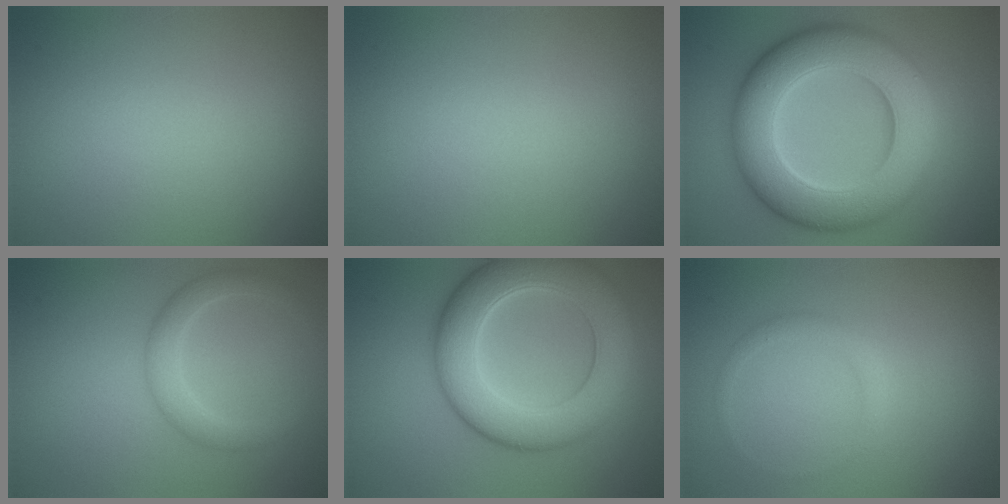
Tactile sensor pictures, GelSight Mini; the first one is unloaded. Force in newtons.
{"total": 0.0}
{"total": 12.3, "press": 12.3, "slide": 0.2}
{"total": 2.7, "press": 2.7, "slide": 0.1}
{"total": 9.6, "press": 9.6, "slide": 0.2}
{"total": 1.1, "press": 1.1, "slide": 0.1}